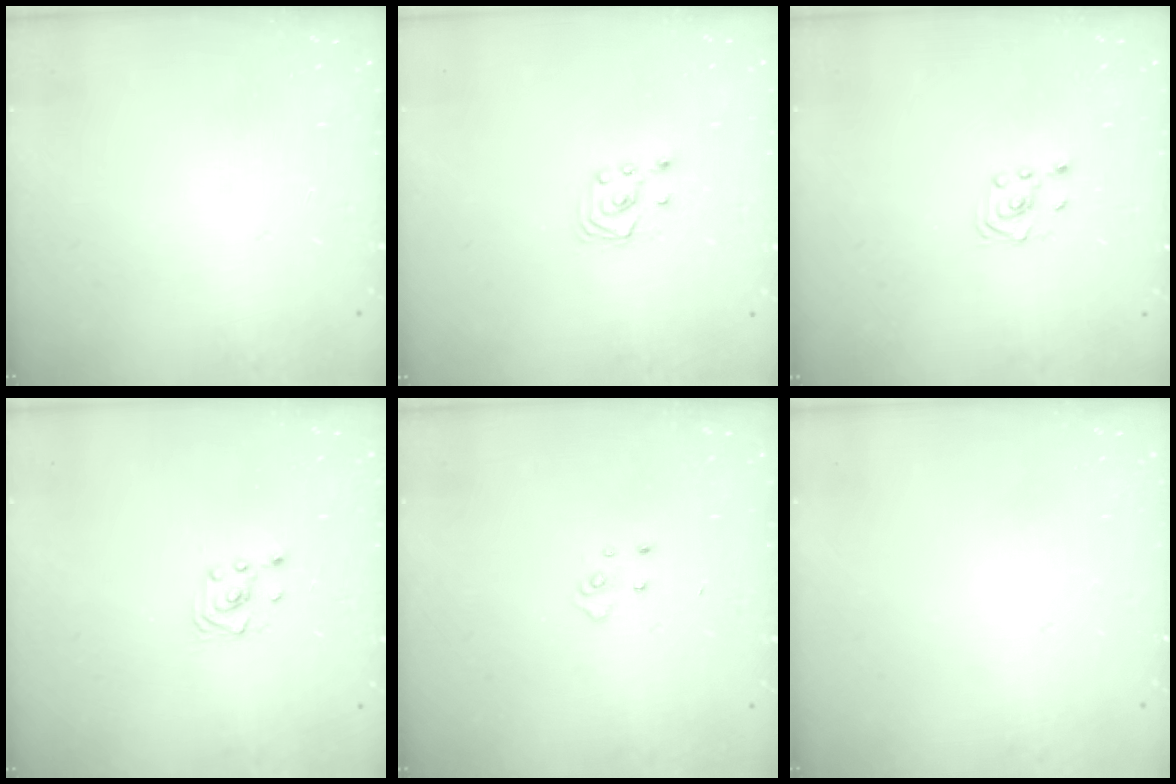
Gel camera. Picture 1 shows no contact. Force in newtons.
{"total": 2.7, "press": 2.7, "slide": 0.3}
{"total": 2.3, "press": 2.2, "slide": 0.7}
{"total": 3.1, "press": 2.8, "slide": 1.3}
{"total": 3.4, "press": 3.4, "slide": 0.4}
{"total": 0.0}